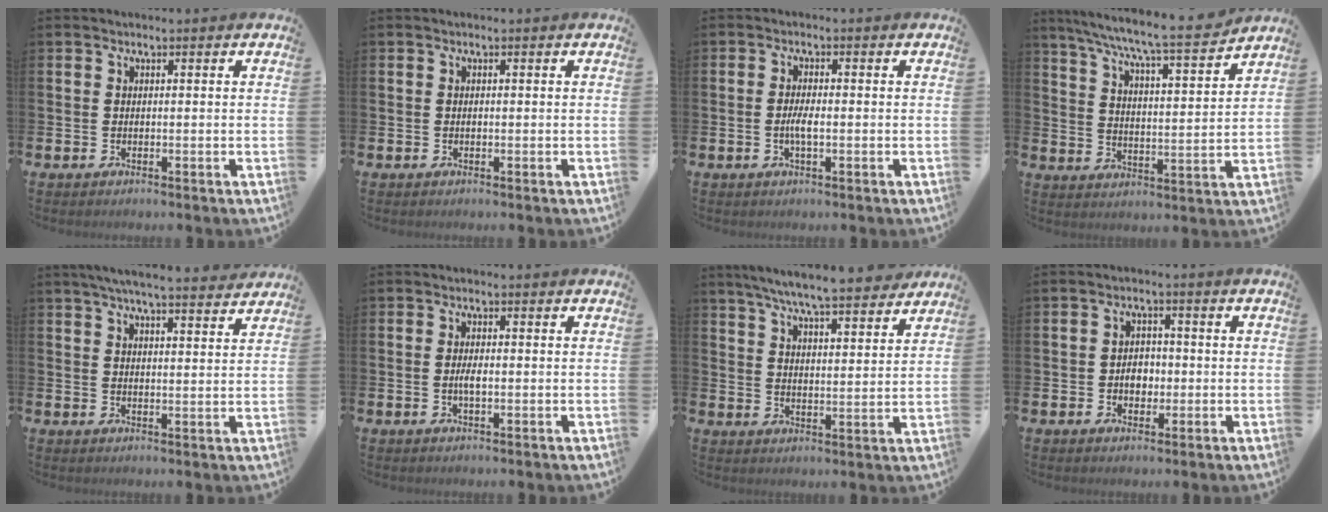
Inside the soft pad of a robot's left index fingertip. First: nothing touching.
{"total": 0.0}
{"total": 2.4, "force": [-0.5, 0.7, 2.2], "torque": [-0.038, -0.001, -0.010]}
{"total": 8.2, "force": [7.6, 0.0, 3.0], "torque": [-0.092, -0.056, 0.130]}
{"total": 5.6, "force": [5.3, 0.0, 1.8], "torque": [-0.039, -0.025, 0.092]}
{"total": 2.0, "force": [-0.2, 0.7, 1.9], "torque": [-0.033, 0.000, -0.005]}
{"total": 7.7, "force": [7.2, 0.4, 2.5], "torque": [-0.070, -0.041, 0.127]}
{"total": 3.1, "force": [-0.5, 2.4, 2.0], "torque": [-0.022, -0.001, -0.017]}